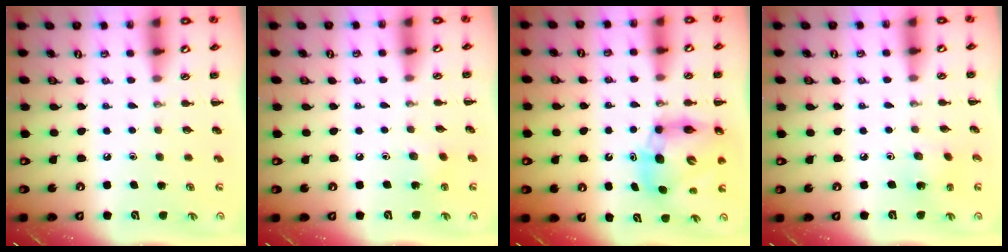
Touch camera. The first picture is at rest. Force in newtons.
{"total": 2.8, "press": 2.7, "slide": 0.9}
{"total": 10.4, "press": 9.9, "slide": 3.2}
{"total": 1.8, "press": 1.7, "slide": 0.7}